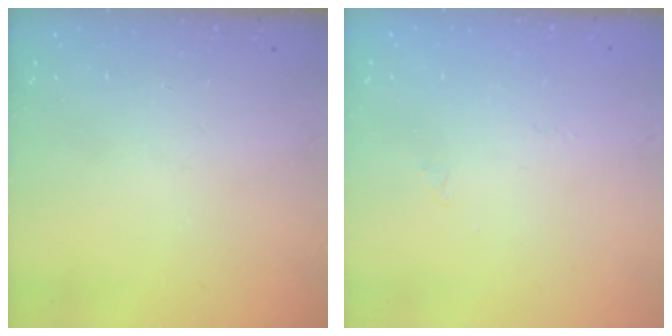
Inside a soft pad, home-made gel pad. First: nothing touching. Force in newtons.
{"total": 1.7, "press": 1.6, "slide": 0.4}